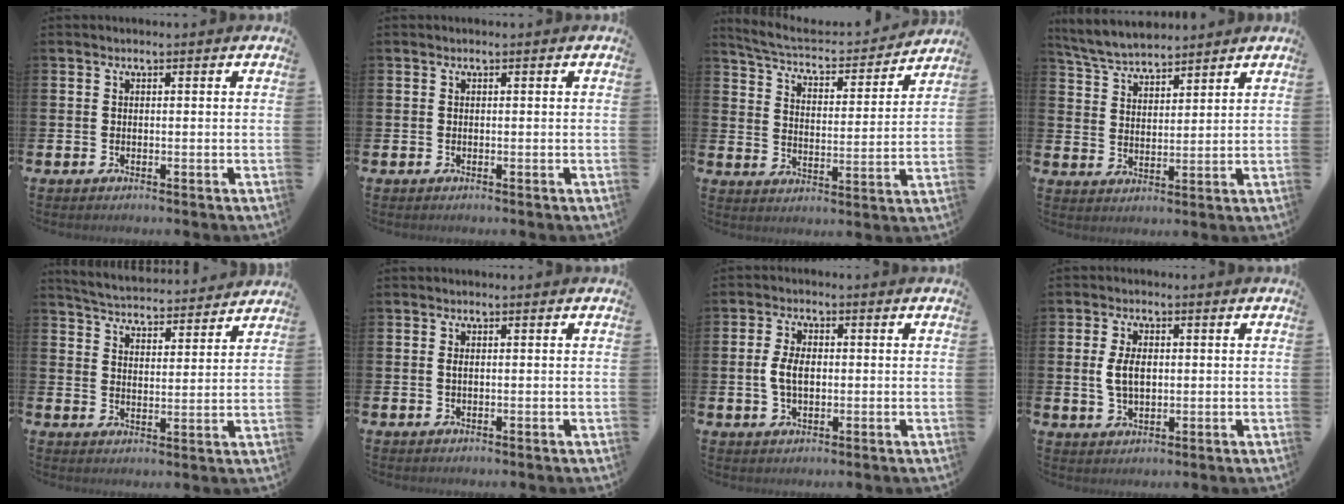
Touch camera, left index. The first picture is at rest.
{"total": 0.0}
{"total": 5.9, "force": [5.4, 1.3, 1.7], "torque": [-0.062, -0.041, 0.087]}
{"total": 5.5, "force": [5.3, 1.0, 0.9], "torque": [-0.043, -0.022, 0.098]}
{"total": 5.0, "force": [4.9, 0.5, 0.1], "torque": [-0.017, -0.043, 0.083]}
{"total": 0.6, "force": [0.2, 0.2, 0.6], "torque": [-0.004, -0.001, 0.001]}
{"total": 3.9, "force": [0.1, 2.3, 3.2], "torque": [-0.063, 0.005, -0.003]}
{"total": 4.2, "force": [0.7, 2.5, 3.3], "torque": [-0.054, 0.005, 0.008]}